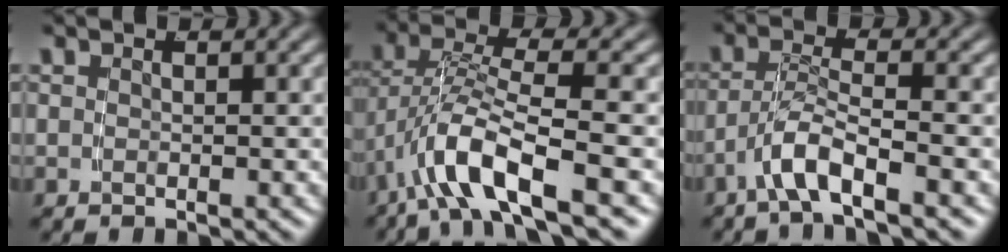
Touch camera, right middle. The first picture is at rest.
{"total": 5.7, "force": [-1.7, 2.0, 5.1], "torque": [-0.116, -0.016, -0.015]}
{"total": 3.6, "force": [-2.2, 0.5, 2.8], "torque": [-0.059, -0.006, -0.034]}